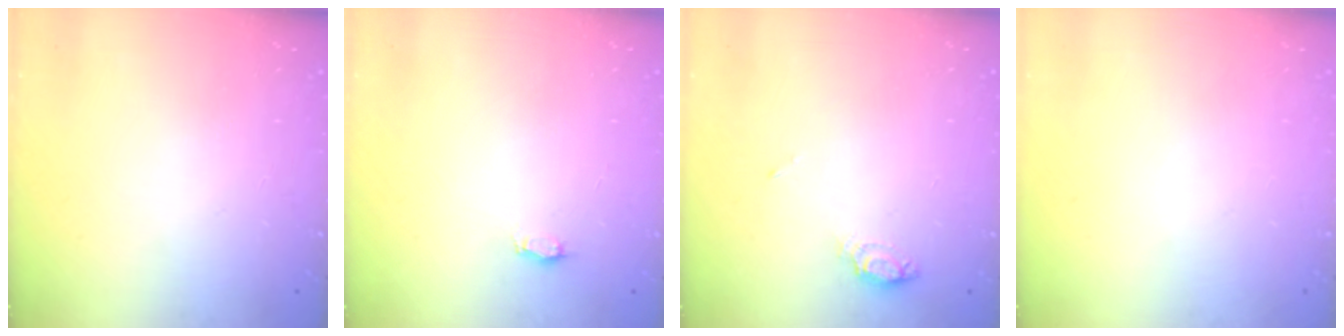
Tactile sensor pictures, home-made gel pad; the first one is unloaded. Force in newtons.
{"total": 2.3, "press": 2.3, "slide": 0.3}
{"total": 5.6, "press": 5.6, "slide": 0.6}
{"total": 0.0}